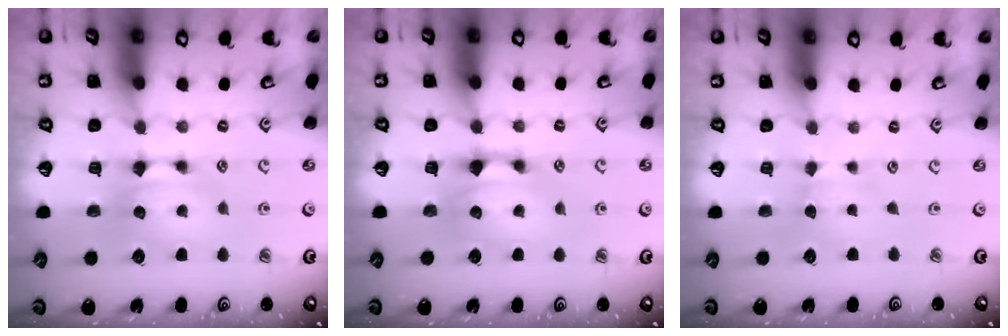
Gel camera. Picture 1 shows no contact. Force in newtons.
{"total": 1.1, "press": 0.5, "slide": 1.0}
{"total": 2.4, "press": 2.4, "slide": 0.6}